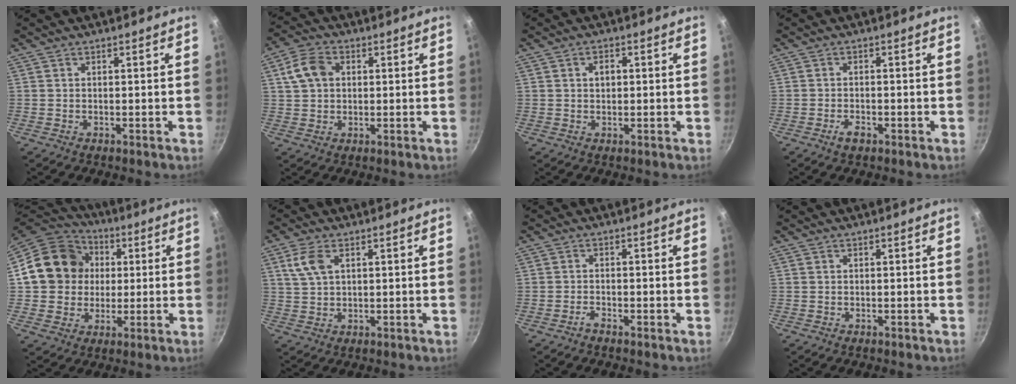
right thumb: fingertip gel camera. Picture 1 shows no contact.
{"total": 7.2, "force": [1.7, 5.4, 4.5], "torque": [-0.074, 0.011, 0.024]}
{"total": 2.3, "force": [0.5, 1.6, 1.5], "torque": [-0.015, 0.005, 0.008]}
{"total": 2.4, "force": [-1.4, 1.1, 1.7], "torque": [-0.030, 0.011, -0.026]}
{"total": 16.3, "force": [2.5, 14.4, 7.2], "torque": [-0.103, 0.025, 0.035]}
{"total": 5.3, "force": [2.1, 3.0, 3.9], "torque": [-0.078, -0.001, 0.042]}
{"total": 1.1, "force": [-1.0, 0.1, 0.5], "torque": [-0.013, 0.007, -0.023]}
{"total": 0.0}